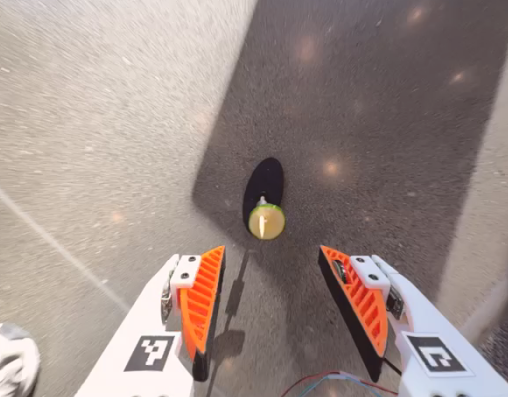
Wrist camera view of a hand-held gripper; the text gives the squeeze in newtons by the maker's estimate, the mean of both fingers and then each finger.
{"total": 0.0}